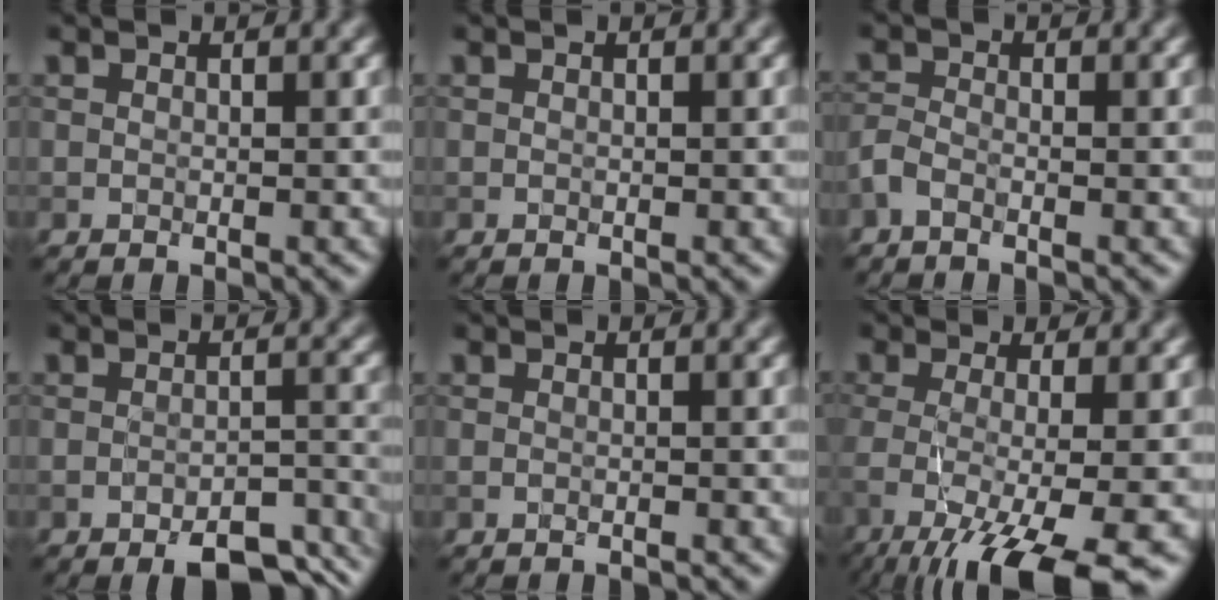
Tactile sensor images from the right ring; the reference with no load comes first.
{"total": 0.0}
{"total": 1.5, "force": [-1.2, 0.4, 0.8], "torque": [-0.020, 0.000, -0.032]}
{"total": 5.7, "force": [-4.1, 1.9, 3.6], "torque": [-0.051, -0.007, -0.051]}
{"total": 0.7, "force": [-0.7, 0.0, 0.0], "torque": [0.000, -0.003, -0.011]}
{"total": 9.7, "force": [-5.1, 2.3, 7.9], "torque": [-0.122, -0.021, -0.085]}